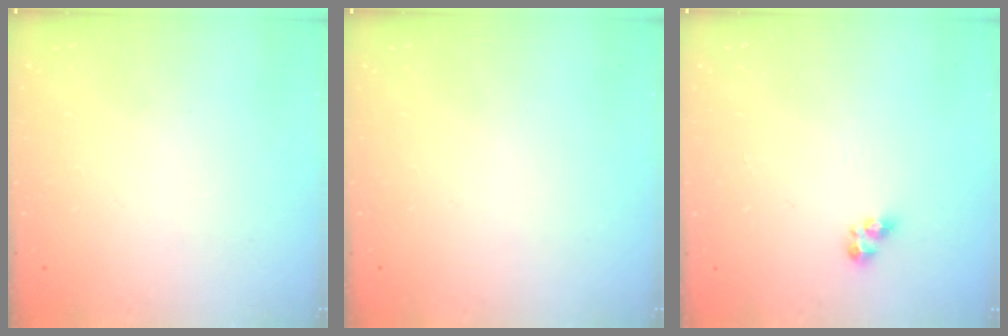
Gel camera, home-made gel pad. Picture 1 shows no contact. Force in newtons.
{"total": 0.0}
{"total": 5.5, "press": 5.5, "slide": 0.6}